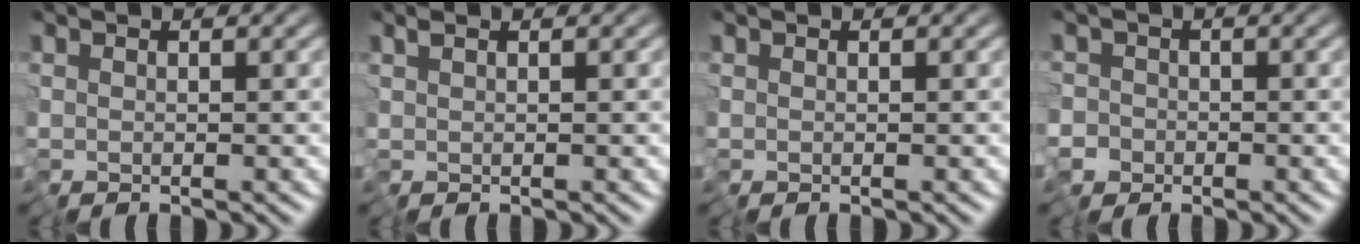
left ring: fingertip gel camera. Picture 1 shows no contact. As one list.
[{"total": 0.5, "force": [0.1, 0.1, 0.5], "torque": [-0.011, -0.001, 0.004]}, {"total": 0.0}, {"total": 2.1, "force": [-1.2, 1.7, 0.0], "torque": [-0.001, -0.007, -0.029]}]